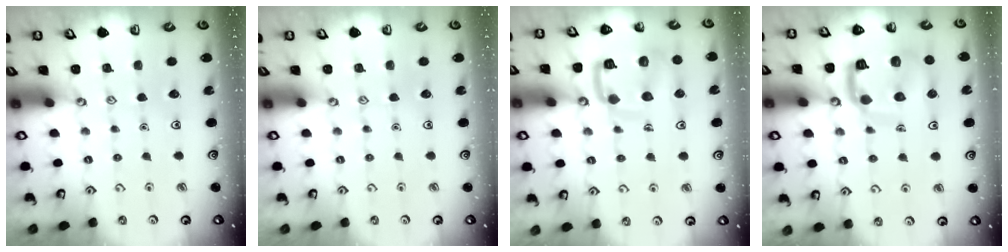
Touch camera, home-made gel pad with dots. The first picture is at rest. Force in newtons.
{"total": 0.0}
{"total": 13.4, "press": 13.4, "slide": 1.4}
{"total": 13.2, "press": 13.1, "slide": 1.4}